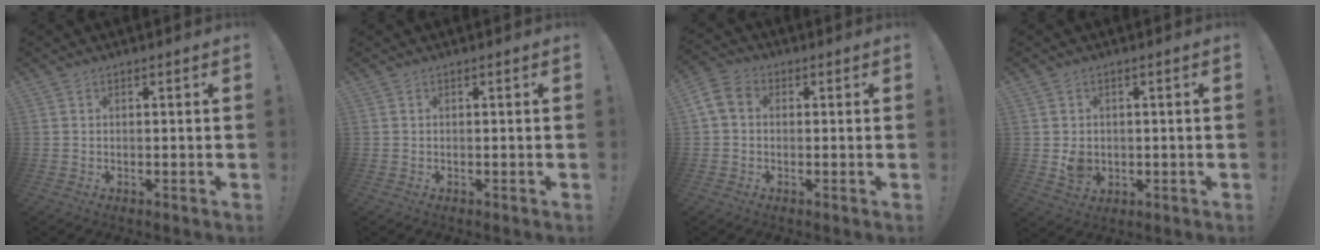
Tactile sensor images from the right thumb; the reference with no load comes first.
{"total": 0.0}
{"total": 6.7, "force": [0.7, 5.1, 4.3], "torque": [-0.091, 0.012, 0.020]}
{"total": 5.2, "force": [-0.1, 4.6, 2.3], "torque": [-0.018, -0.001, 0.000]}